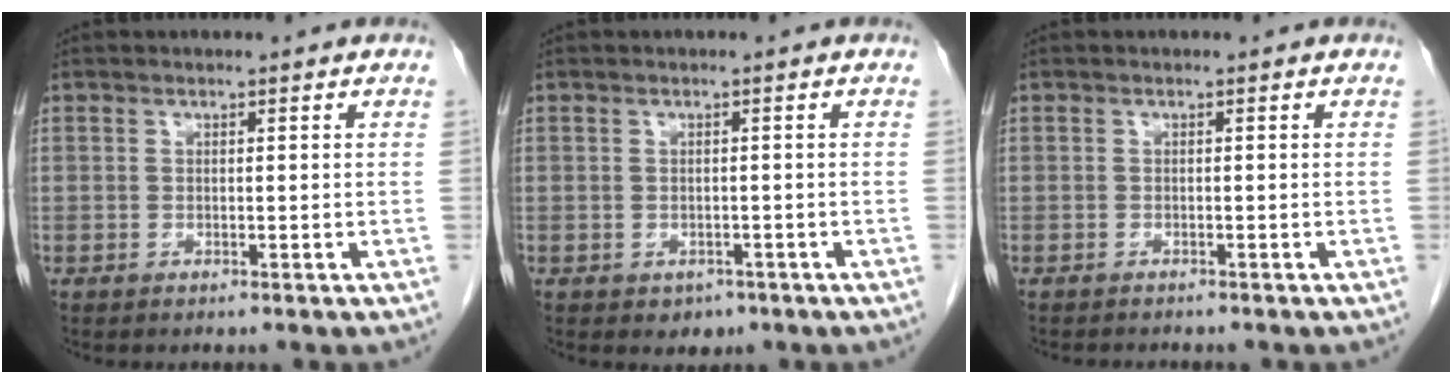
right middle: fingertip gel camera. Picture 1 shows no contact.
{"total": 1.9, "force": [-1.0, 1.5, 0.7], "torque": [-0.007, 0.003, -0.005]}
{"total": 1.8, "force": [-1.7, 0.3, 0.4], "torque": [-0.010, -0.004, -0.022]}